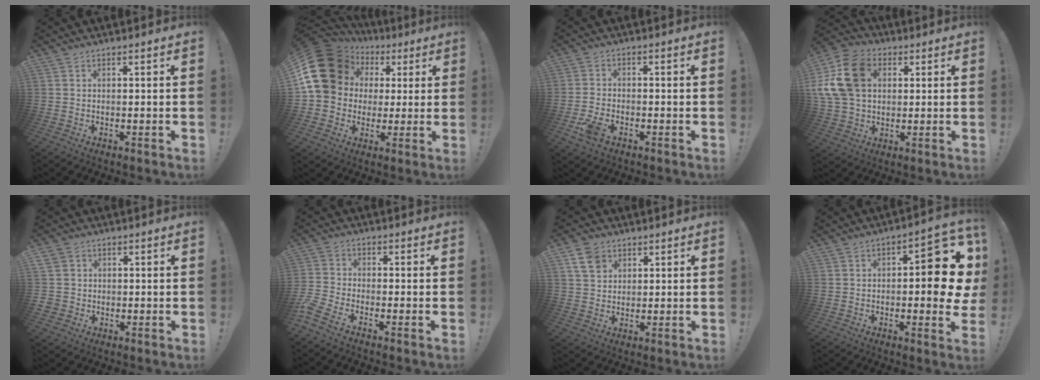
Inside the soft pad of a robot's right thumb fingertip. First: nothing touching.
{"total": 20.3, "force": [5.3, 16.6, 10.4], "torque": [-0.189, -0.020, 0.127]}
{"total": 5.7, "force": [-3.6, 2.9, 3.4], "torque": [-0.087, 0.009, -0.066]}
{"total": 18.6, "force": [4.3, 14.0, 11.5], "torque": [-0.220, -0.003, 0.087]}
{"total": 3.6, "force": [0.7, 3.4, 0.9], "torque": [-0.017, 0.003, 0.016]}
{"total": 5.0, "force": [-3.8, 2.0, 2.7], "torque": [-0.077, -0.002, -0.072]}
{"total": 7.1, "force": [3.8, 5.1, 3.0], "torque": [-0.050, -0.010, 0.077]}
{"total": 11.8, "force": [0.3, 4.8, 10.9], "torque": [-0.119, -0.007, -0.001]}